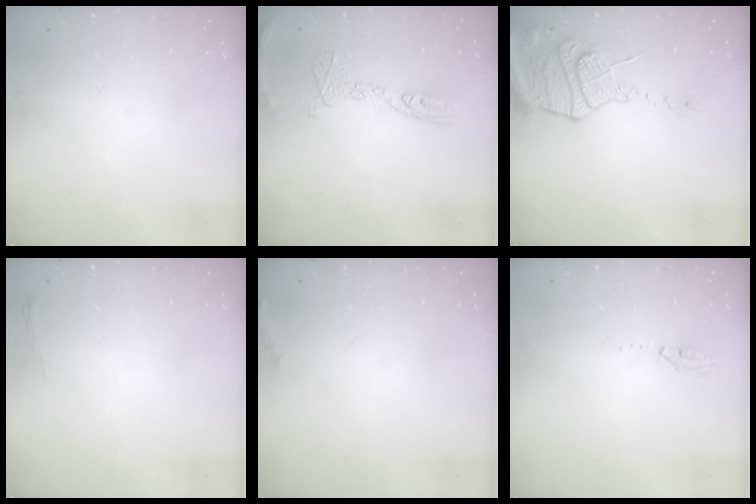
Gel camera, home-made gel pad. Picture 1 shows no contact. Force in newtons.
{"total": 12.9, "press": 12.8, "slide": 1.2}
{"total": 16.4, "press": 16.3, "slide": 1.7}
{"total": 3.4, "press": 3.4, "slide": 0.5}
{"total": 5.1, "press": 4.8, "slide": 1.8}
{"total": 3.5, "press": 2.9, "slide": 2.0}